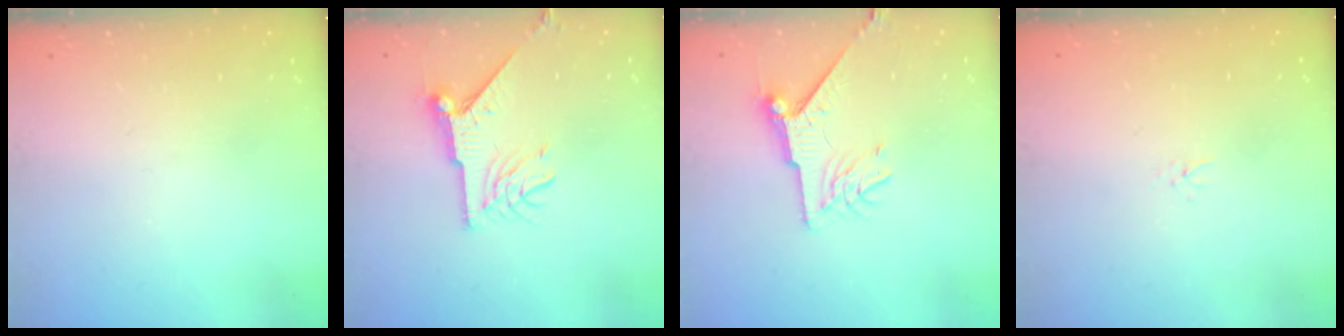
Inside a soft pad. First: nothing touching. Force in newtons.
{"total": 9.2, "press": 9.2, "slide": 0.3}
{"total": 8.3, "press": 8.2, "slide": 0.8}
{"total": 1.6, "press": 1.6, "slide": 0.2}